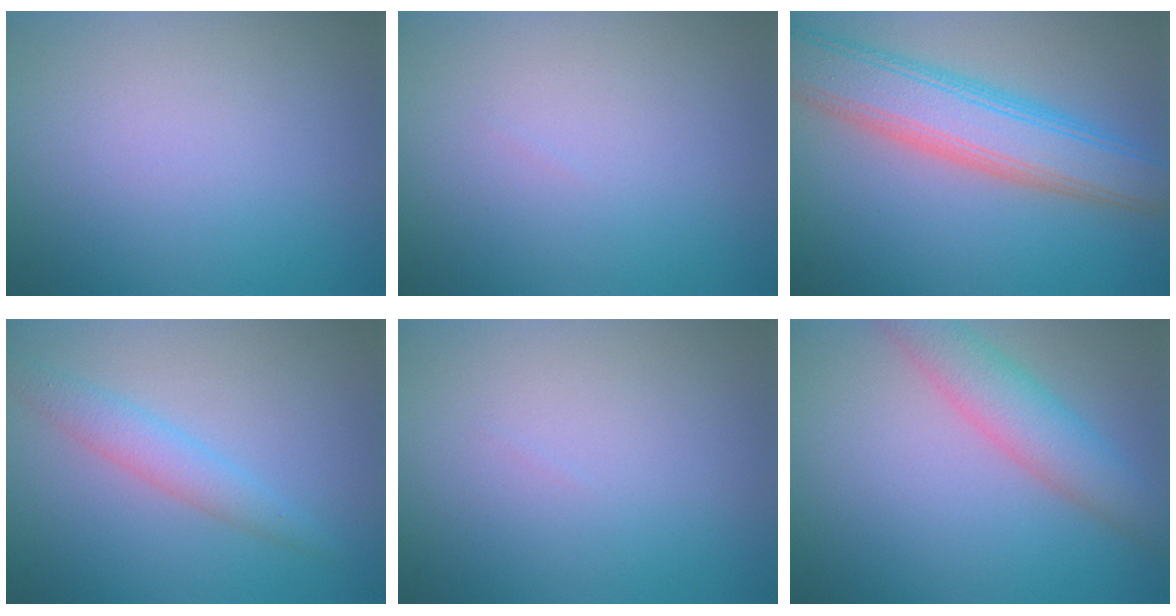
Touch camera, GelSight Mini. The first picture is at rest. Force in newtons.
{"total": 0.0}
{"total": 7.8, "press": 7.7, "slide": 0.4}
{"total": 2.5, "press": 2.5, "slide": 0.2}
{"total": 0.0}
{"total": 4.5, "press": 4.5, "slide": 0.2}